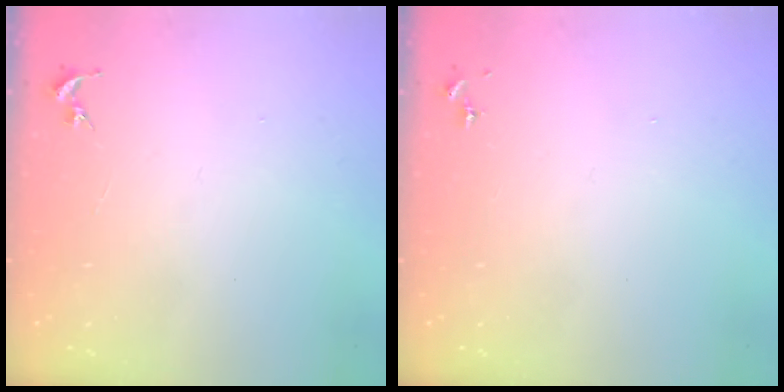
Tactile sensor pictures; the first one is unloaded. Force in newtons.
{"total": 0.0}